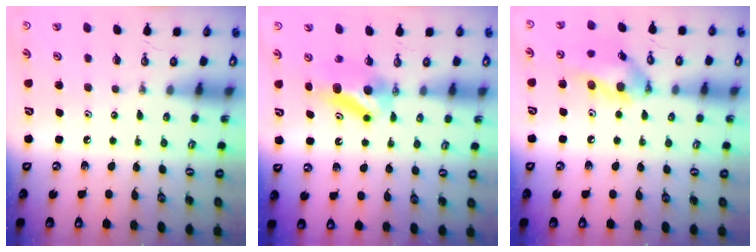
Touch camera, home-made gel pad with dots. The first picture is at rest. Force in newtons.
{"total": 7.5, "press": 7.0, "slide": 2.8}
{"total": 14.0, "press": 13.8, "slide": 2.5}